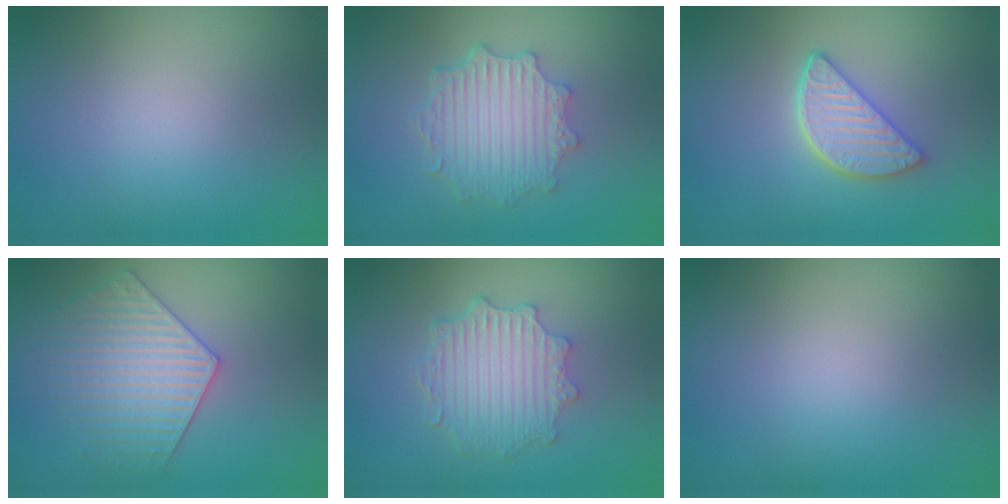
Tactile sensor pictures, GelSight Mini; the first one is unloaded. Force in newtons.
{"total": 4.7, "press": 3.7, "slide": 2.8}
{"total": 4.1, "press": 3.3, "slide": 2.5}
{"total": 4.0, "press": 3.9, "slide": 0.6}
{"total": 4.7, "press": 3.7, "slide": 2.8}
{"total": 0.0}